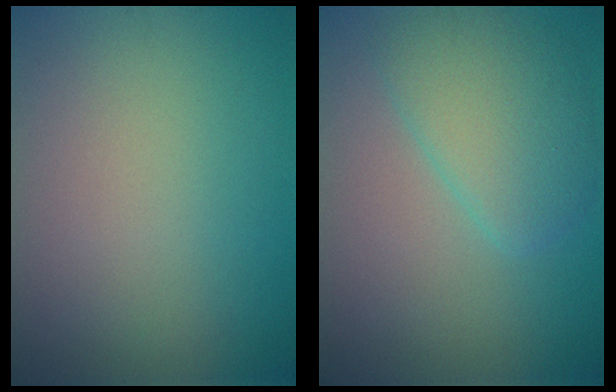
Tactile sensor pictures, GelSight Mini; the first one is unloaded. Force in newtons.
{"total": 4.2, "press": 4.2, "slide": 0.3}